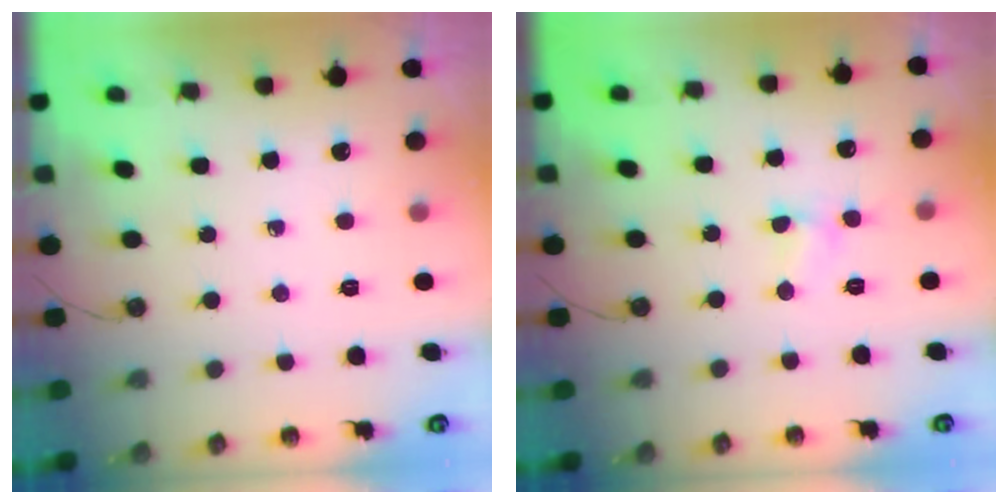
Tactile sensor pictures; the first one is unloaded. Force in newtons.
{"total": 4.4, "press": 4.3, "slide": 0.7}